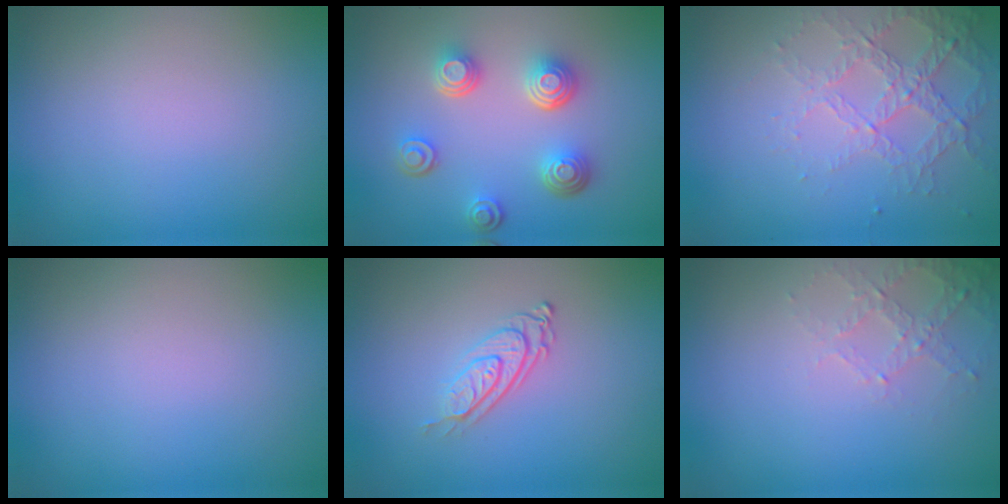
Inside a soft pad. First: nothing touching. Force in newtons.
{"total": 4.5, "press": 3.5, "slide": 2.8}
{"total": 4.2, "press": 2.9, "slide": 3.1}
{"total": 0.0}
{"total": 3.0, "press": 2.0, "slide": 2.3}
{"total": 2.2, "press": 2.1, "slide": 0.6}